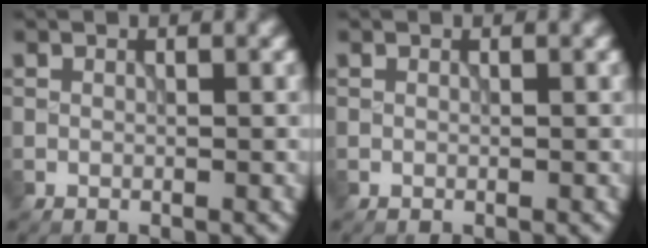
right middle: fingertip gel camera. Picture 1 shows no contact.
{"total": 0.0}